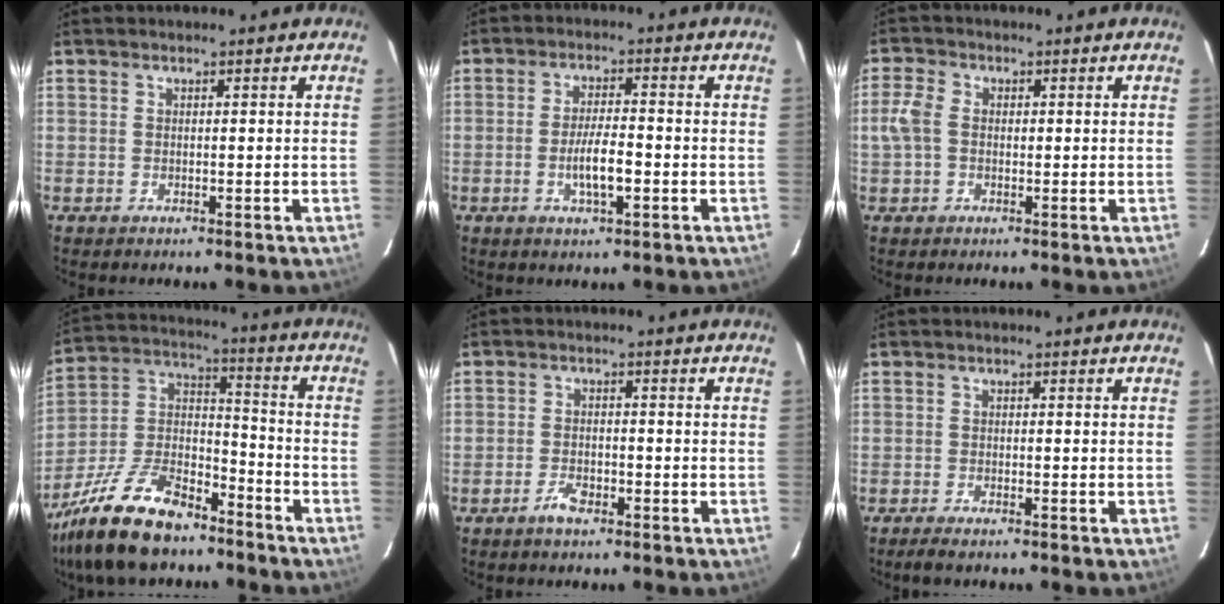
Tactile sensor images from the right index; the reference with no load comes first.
{"total": 5.8, "force": [-1.9, 1.4, 5.3], "torque": [-0.102, -0.003, -0.031]}
{"total": 4.1, "force": [-0.4, 3.1, 2.7], "torque": [-0.061, 0.011, -0.010]}
{"total": 20.5, "force": [-14.3, 9.2, 11.4], "torque": [-0.252, 0.006, -0.255]}
{"total": 3.3, "force": [-2.3, 1.4, 1.9], "torque": [-0.046, -0.002, -0.042]}
{"total": 2.5, "force": [-2.1, 0.3, 1.3], "torque": [-0.036, -0.007, -0.040]}